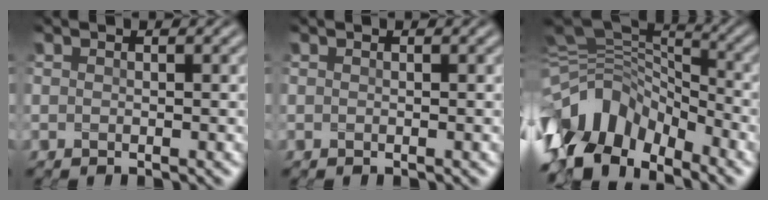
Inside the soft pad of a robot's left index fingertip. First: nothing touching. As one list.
[{"total": 0.0}, {"total": 10.6, "force": [-5.4, 6.4, 6.4], "torque": [-0.138, 0.020, -0.114]}]